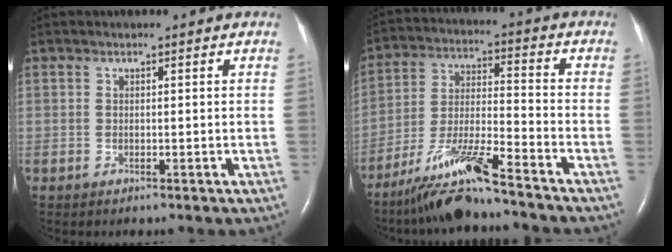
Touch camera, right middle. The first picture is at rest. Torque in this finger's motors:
{"motor_torque": [1.11, -1.03, 0.35, 0.13]}